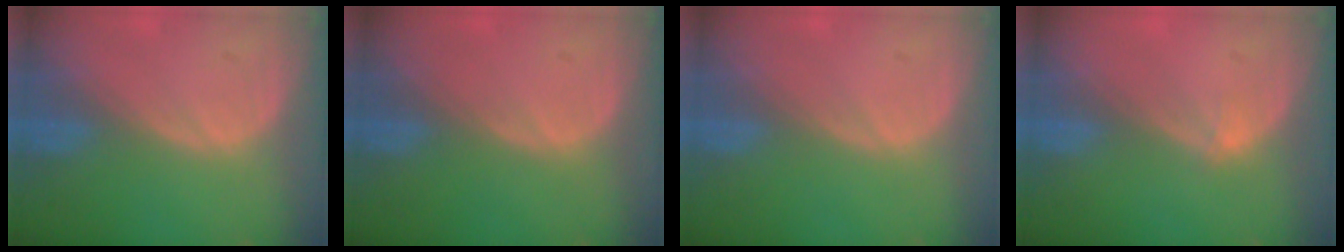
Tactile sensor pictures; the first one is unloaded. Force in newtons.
{"total": 0.0}
{"total": 0.0}
{"total": 0.8, "press": 0.6, "slide": 0.5}